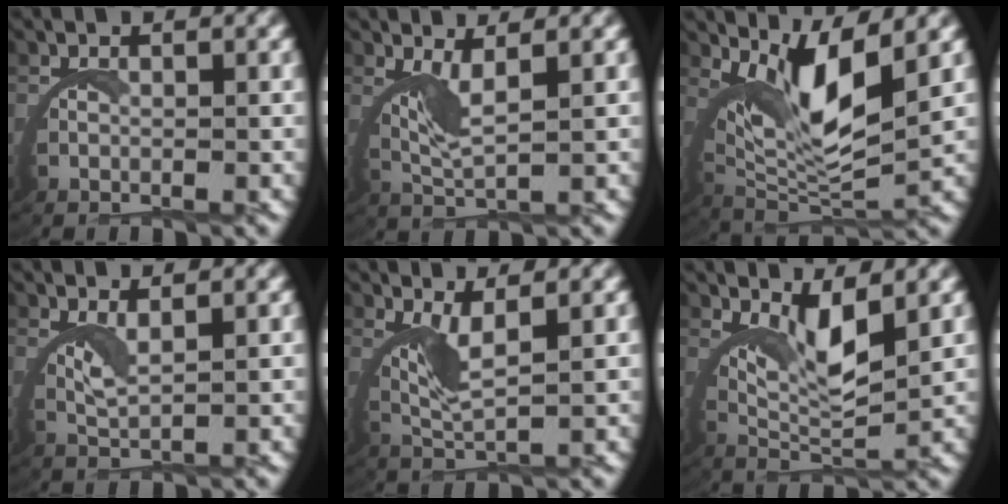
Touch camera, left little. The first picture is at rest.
{"total": 4.0, "force": [2.3, 0.5, 3.3], "torque": [-0.071, -0.001, 0.042]}
{"total": 8.5, "force": [3.1, 3.5, 7.1], "torque": [-0.146, -0.011, 0.062]}
{"total": 2.4, "force": [1.7, -0.2, 1.7], "torque": [-0.041, -0.006, 0.037]}
{"total": 4.5, "force": [2.3, 0.7, 3.8], "torque": [-0.080, -0.001, 0.043]}
{"total": 5.0, "force": [3.0, 1.1, 3.9], "torque": [-0.074, -0.012, 0.056]}